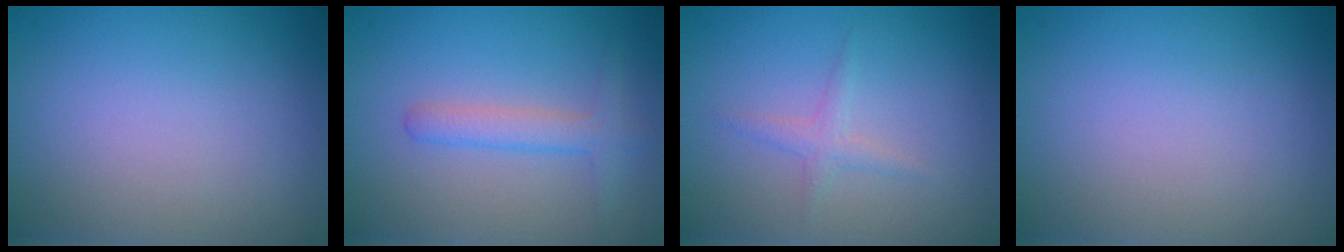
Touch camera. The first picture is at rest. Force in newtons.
{"total": 2.2, "press": 2.2, "slide": 0.1}
{"total": 1.2, "press": 1.2, "slide": 0.0}
{"total": 0.0}